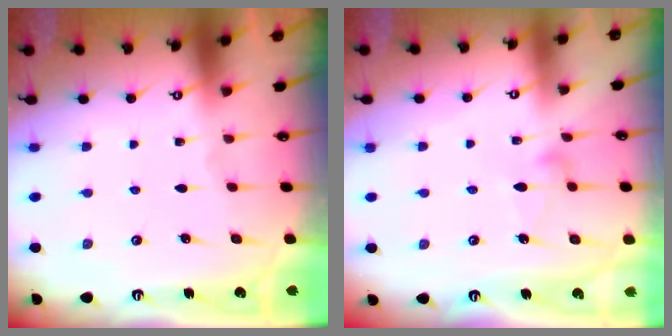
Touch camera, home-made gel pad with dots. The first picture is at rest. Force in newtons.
{"total": 6.8, "press": 6.8, "slide": 0.3}